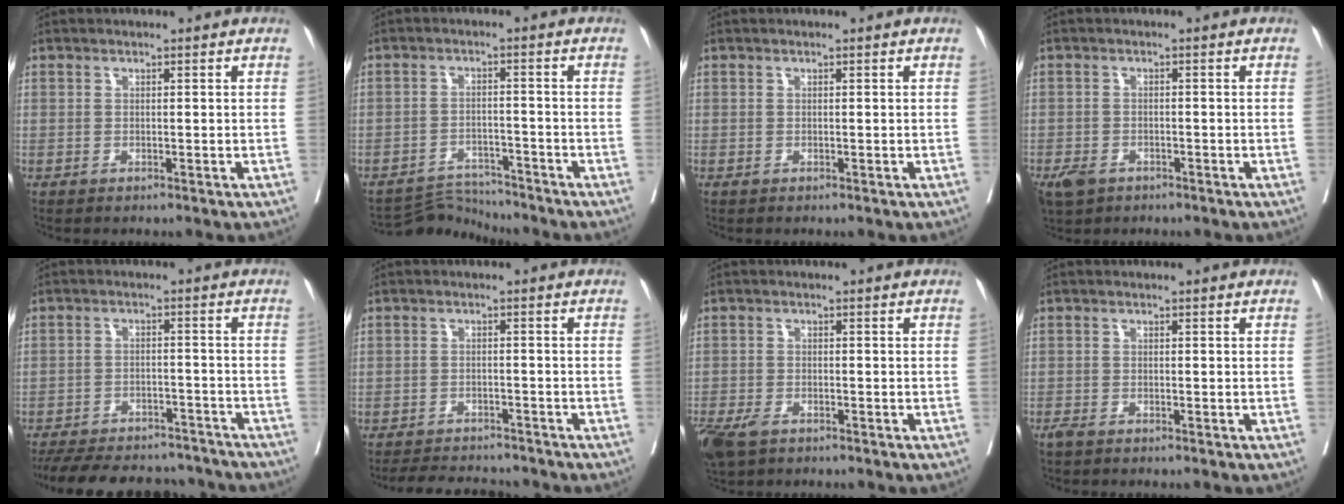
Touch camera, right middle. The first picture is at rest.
{"total": 5.0, "force": [-4.8, -0.4, -1.6], "torque": [0.022, -0.001, -0.079]}
{"total": 0.0}
{"total": 4.1, "force": [-2.6, 2.6, 1.6], "torque": [-0.029, -0.002, -0.041]}
{"total": 19.3, "force": [-17.2, 5.7, 6.5], "torque": [-0.161, -0.010, -0.236]}
{"total": 7.5, "force": [-7.0, 2.1, 1.6], "torque": [-0.025, -0.002, -0.100]}
{"total": 6.7, "force": [-4.5, 3.3, 3.8], "torque": [-0.080, -0.011, -0.079]}
{"total": 1.0, "force": [-0.9, 0.3, 0.4], "torque": [-0.013, -0.002, -0.017]}